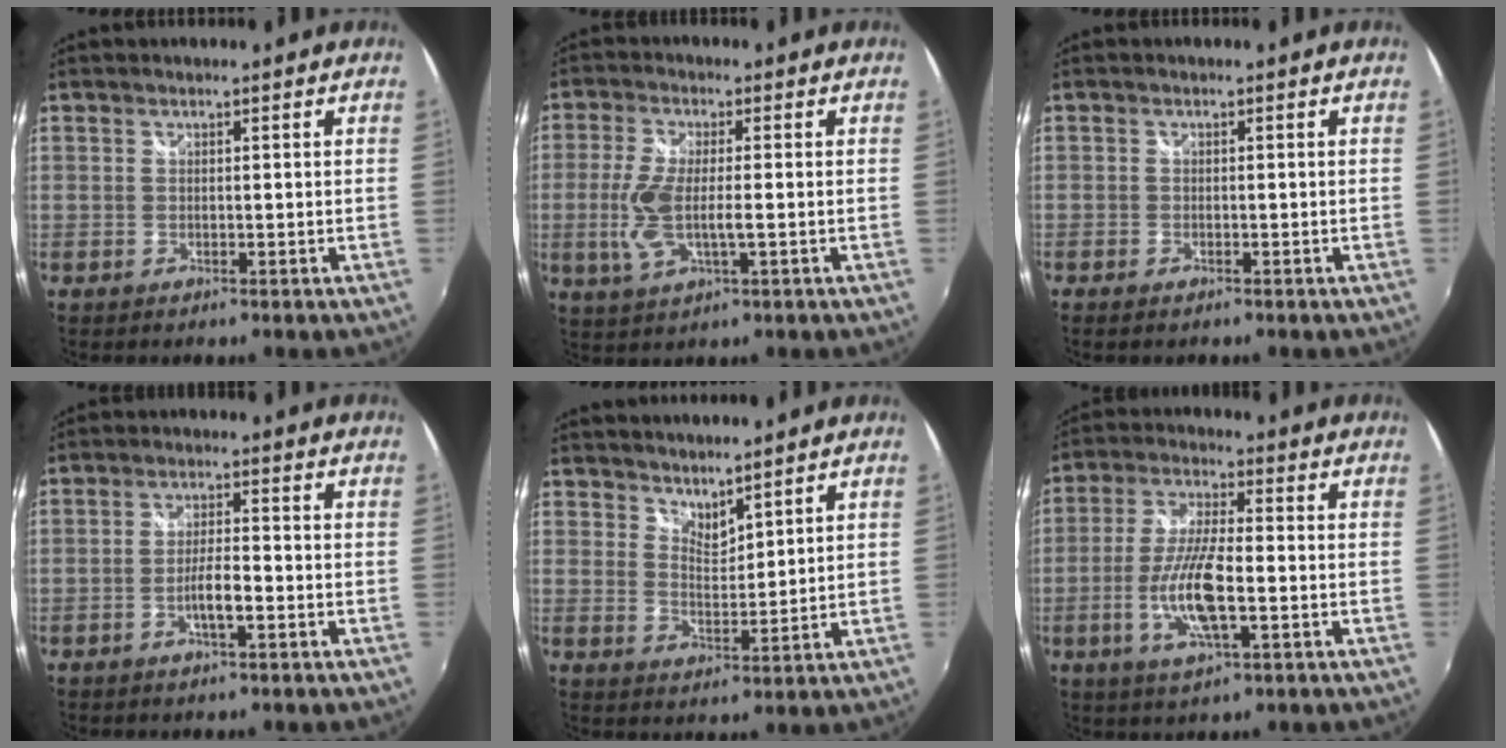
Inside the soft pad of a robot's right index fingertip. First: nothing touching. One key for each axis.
{"total": 8.6, "fx": -1.3, "fy": 2.7, "fz": 8.1, "tx": -0.172, "ty": -0.010, "tz": -0.025}
{"total": 1.4, "fx": -1.1, "fy": 0.6, "fz": 0.5, "tx": -0.012, "ty": -0.005, "tz": -0.022}
{"total": 4.2, "fx": -1.9, "fy": 0.7, "fz": 3.7, "tx": -0.073, "ty": 0.002, "tz": -0.034}
{"total": 4.0, "fx": 3.7, "fy": 1.1, "fz": 1.1, "tx": -0.011, "ty": -0.004, "tz": 0.066}
{"total": 11.0, "fx": -2.9, "fy": 2.9, "fz": 10.2, "tx": -0.206, "ty": -0.006, "tz": -0.059}